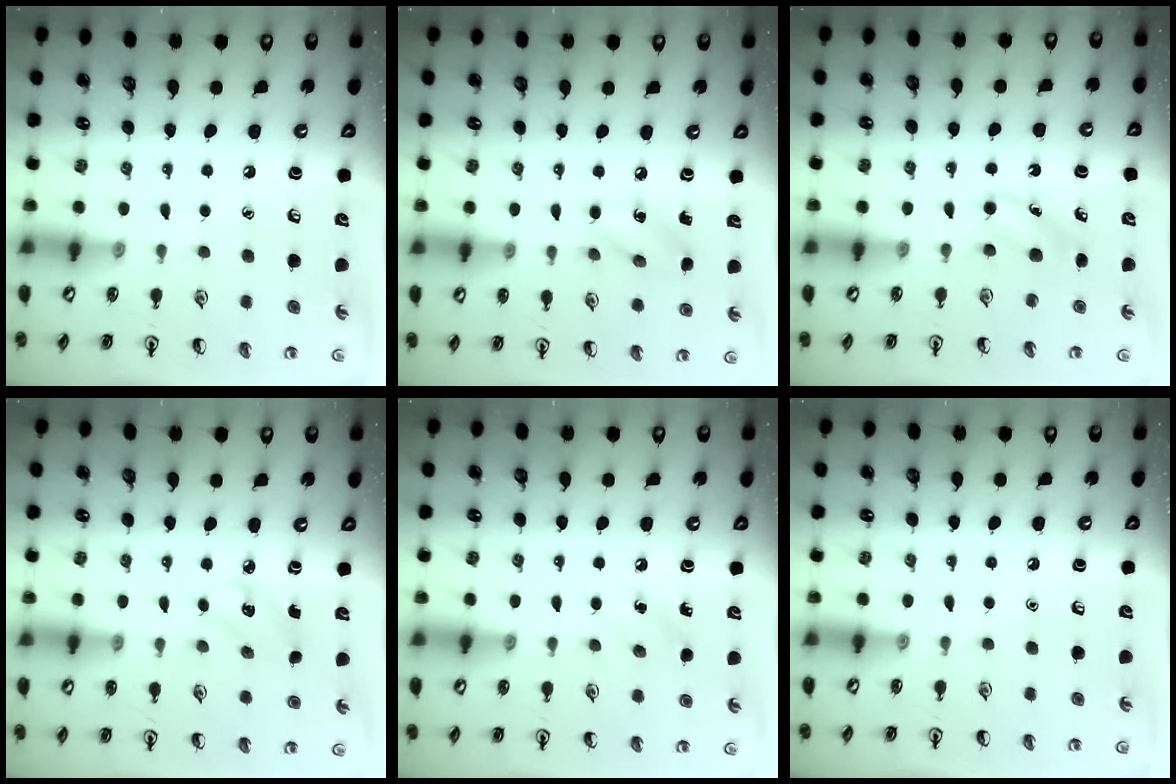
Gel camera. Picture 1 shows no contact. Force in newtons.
{"total": 5.3, "press": 5.1, "slide": 1.3}
{"total": 3.8, "press": 3.5, "slide": 1.6}
{"total": 2.3, "press": 2.1, "slide": 0.8}
{"total": 6.3, "press": 6.0, "slide": 1.8}
{"total": 0.0}